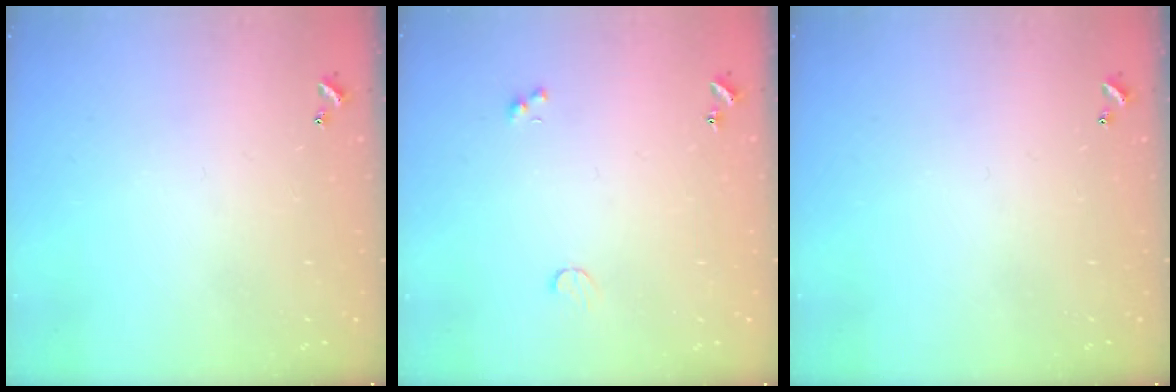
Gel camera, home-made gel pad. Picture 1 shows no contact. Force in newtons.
{"total": 1.1, "press": 1.0, "slide": 0.6}
{"total": 0.0}